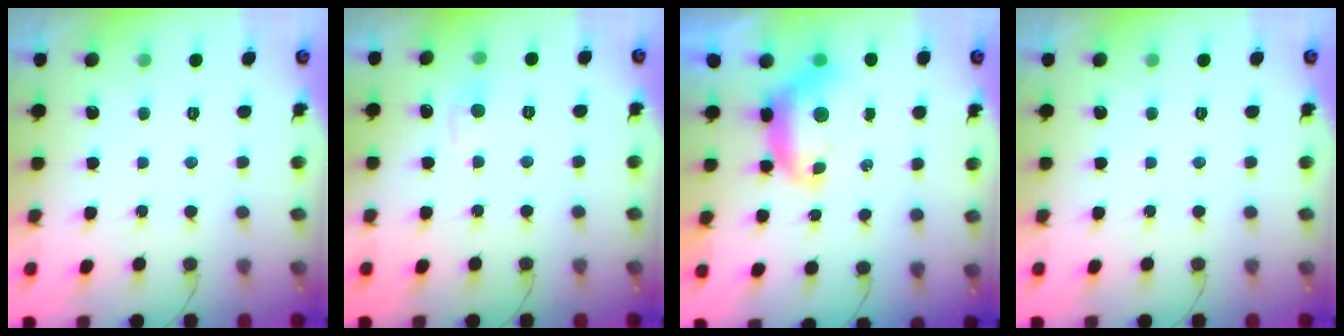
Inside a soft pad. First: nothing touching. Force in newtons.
{"total": 4.5, "press": 4.4, "slide": 0.7}
{"total": 7.5, "press": 7.5, "slide": 0.9}
{"total": 0.0}